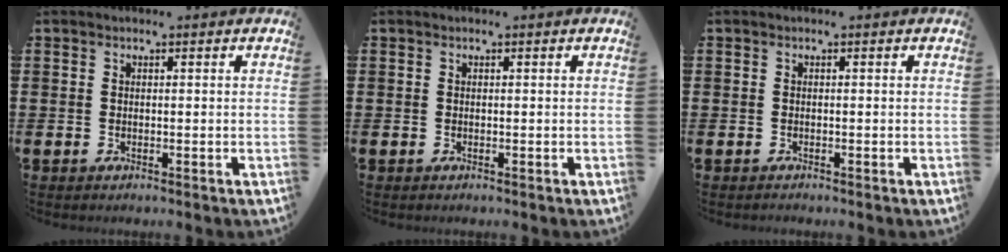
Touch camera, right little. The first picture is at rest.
{"total": 0.0}
{"total": 0.0}